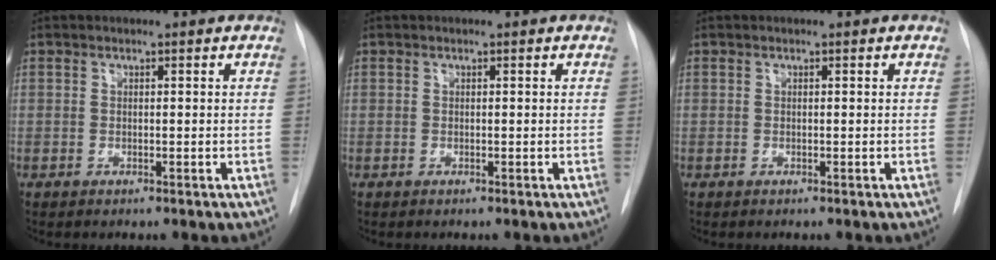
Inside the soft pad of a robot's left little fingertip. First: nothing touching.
{"total": 0.0}
{"total": 0.0}